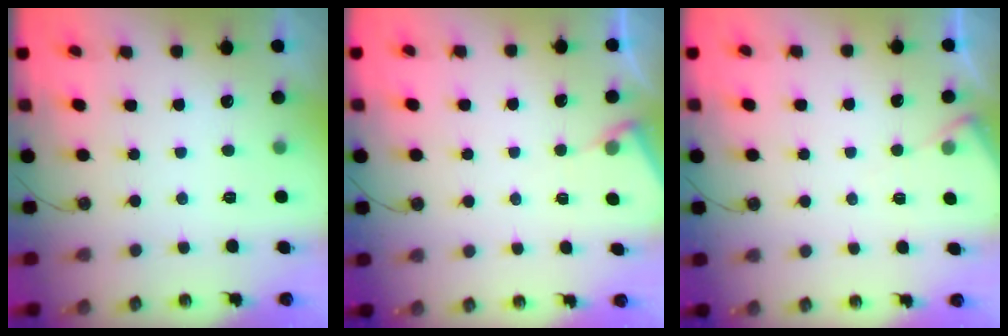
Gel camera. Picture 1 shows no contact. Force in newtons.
{"total": 4.1, "press": 4.1, "slide": 0.6}
{"total": 3.9, "press": 3.9, "slide": 0.6}